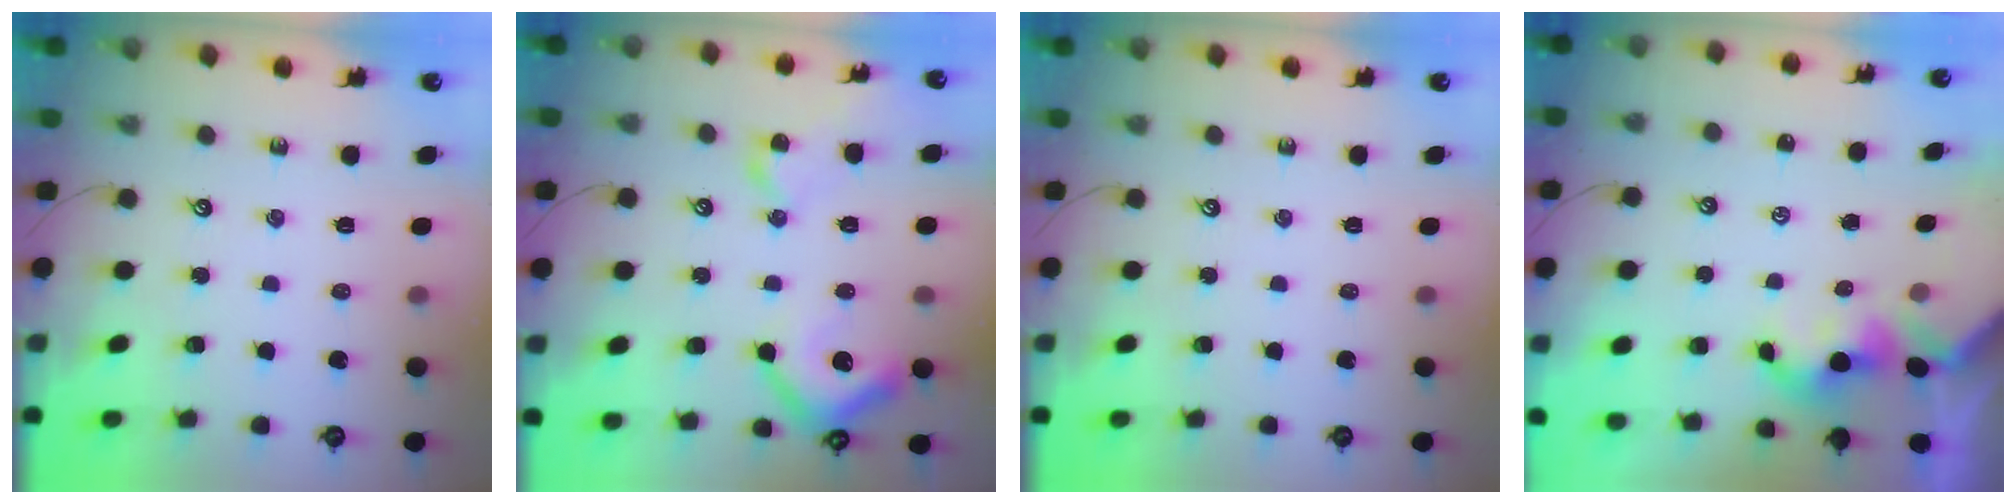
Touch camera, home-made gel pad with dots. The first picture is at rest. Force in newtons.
{"total": 14.1, "press": 14.0, "slide": 1.7}
{"total": 0.0}
{"total": 1.6, "press": 1.6, "slide": 0.3}